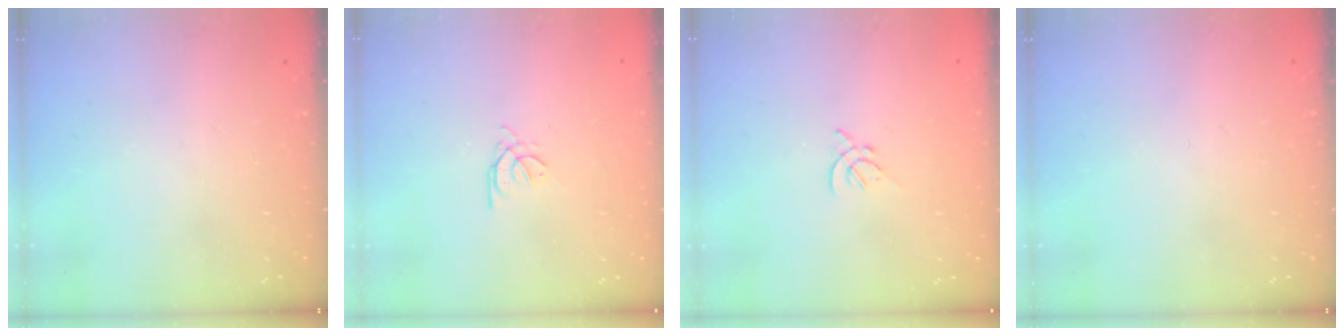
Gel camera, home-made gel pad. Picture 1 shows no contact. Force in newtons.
{"total": 1.4, "press": 1.3, "slide": 0.3}
{"total": 2.0, "press": 1.9, "slide": 0.5}
{"total": 0.0}